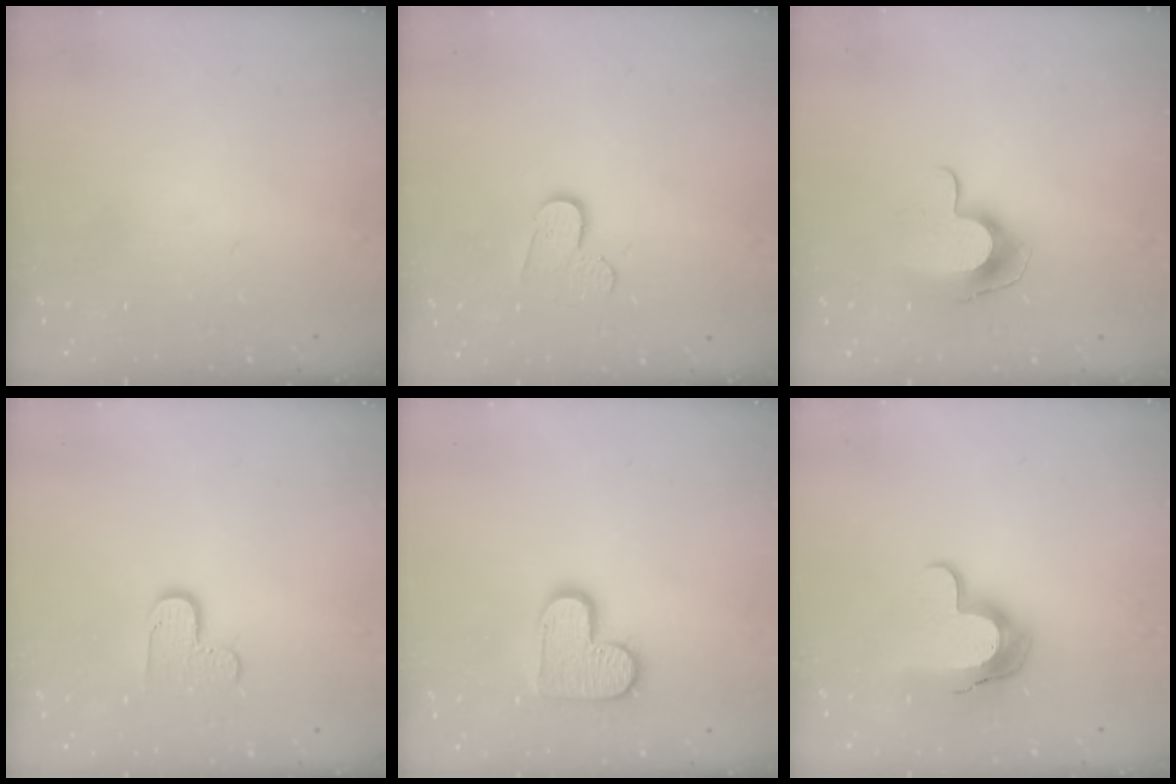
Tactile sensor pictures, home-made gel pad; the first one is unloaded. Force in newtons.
{"total": 6.3, "press": 6.3, "slide": 0.5}
{"total": 9.9, "press": 9.9, "slide": 0.4}
{"total": 6.6, "press": 6.5, "slide": 0.4}
{"total": 12.0, "press": 12.0, "slide": 0.7}
{"total": 11.9, "press": 11.9, "slide": 0.6}